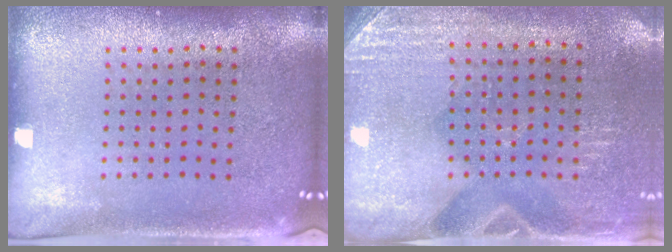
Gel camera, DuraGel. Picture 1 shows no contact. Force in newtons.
{"total": 2.8, "press": 2.6, "slide": 1.2}